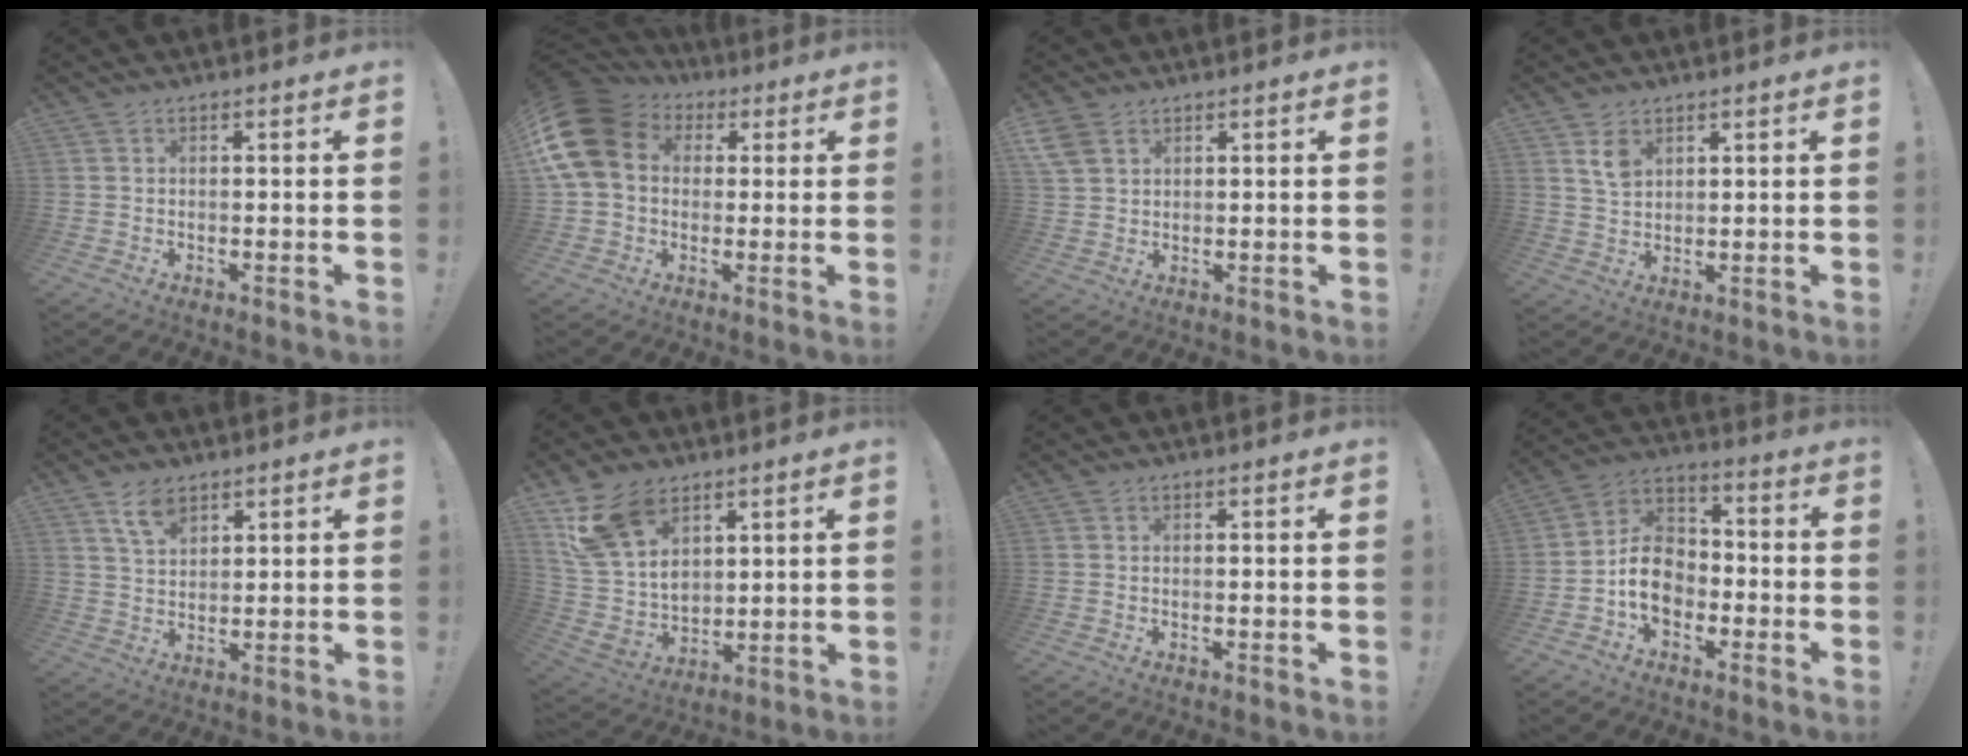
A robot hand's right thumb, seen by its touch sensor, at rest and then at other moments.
{"total": 16.1, "force": [3.2, 12.3, 9.9], "torque": [-0.185, 0.000, 0.059]}
{"total": 5.2, "force": [2.9, 3.3, 2.8], "torque": [-0.049, -0.006, 0.059]}
{"total": 4.6, "force": [2.7, 2.7, 2.6], "torque": [-0.032, -0.015, 0.048]}
{"total": 6.5, "force": [4.2, 3.3, 3.6], "torque": [-0.065, -0.015, 0.077]}
{"total": 15.5, "force": [8.6, 9.9, 8.2], "torque": [-0.168, -0.043, 0.167]}
{"total": 0.0}
{"total": 12.3, "force": [-3.8, 9.4, 7.0], "torque": [-0.110, 0.033, -0.066]}